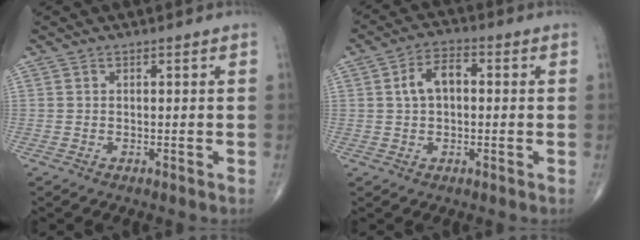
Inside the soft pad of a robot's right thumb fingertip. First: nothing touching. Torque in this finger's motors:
{"motor_torque": [-0.33, 0.50, 0.05, 0.17, 0.17]}